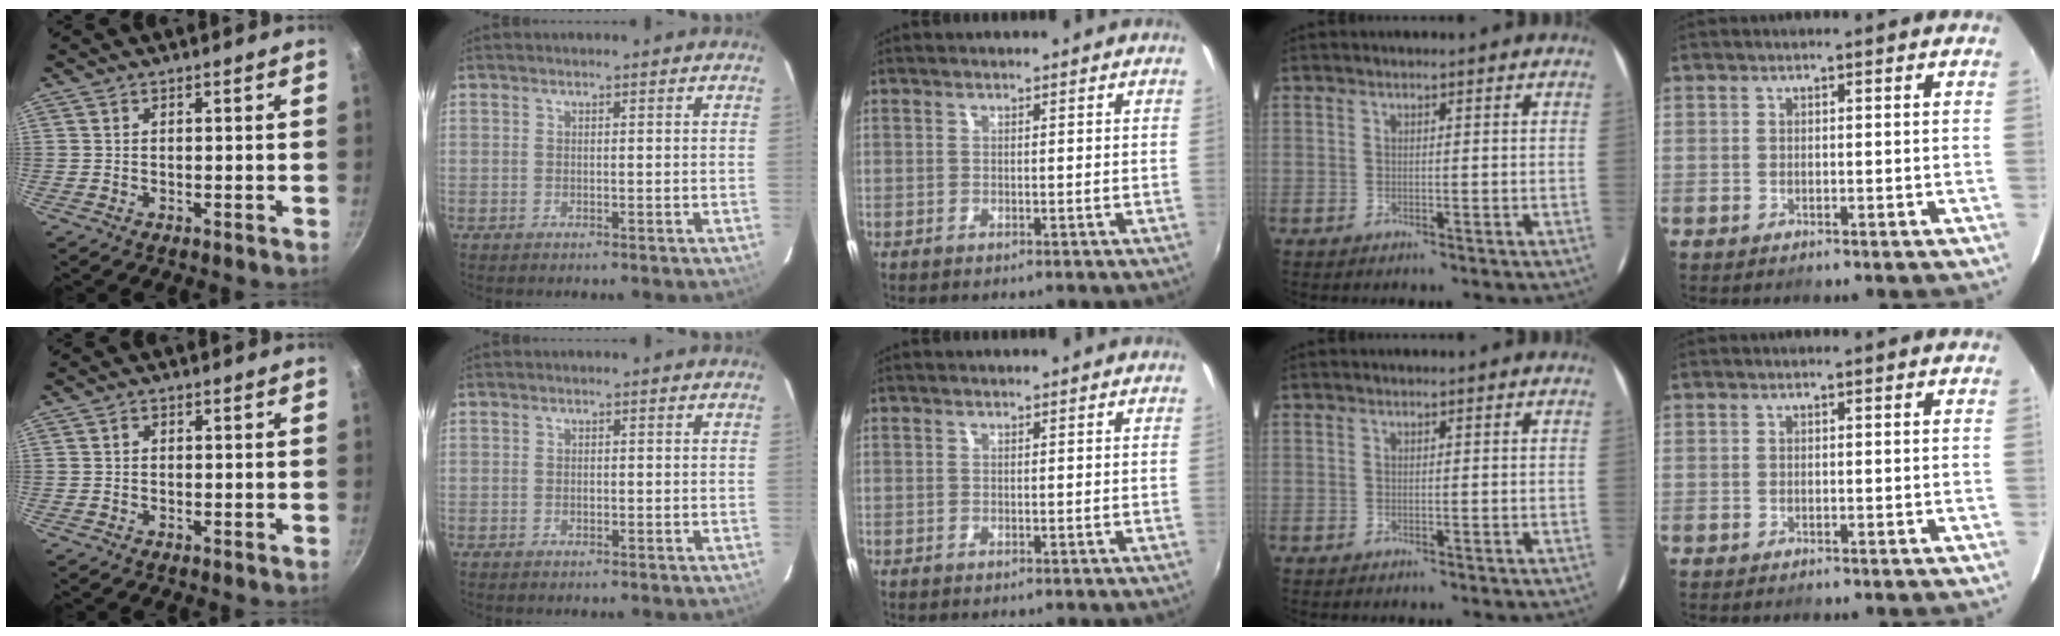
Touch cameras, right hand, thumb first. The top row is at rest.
{"thumb": {"total": 0.9, "force": [0.0, 0.8, 0.5], "torque": [-0.007, 0.007, -0.001]}, "index": {"total": 0.8, "force": [-0.2, 0.7, 0.3], "torque": [-0.003, 0.000, -0.002]}}